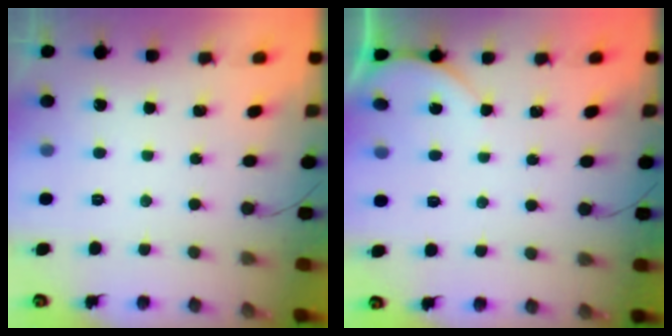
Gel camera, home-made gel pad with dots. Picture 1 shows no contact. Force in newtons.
{"total": 1.3, "press": 1.3, "slide": 0.3}